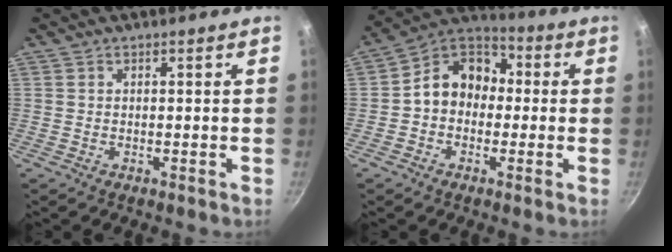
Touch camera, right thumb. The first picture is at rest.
{"total": 11.3, "force": [-0.3, 9.2, 6.6], "torque": [-0.066, 0.042, -0.032]}